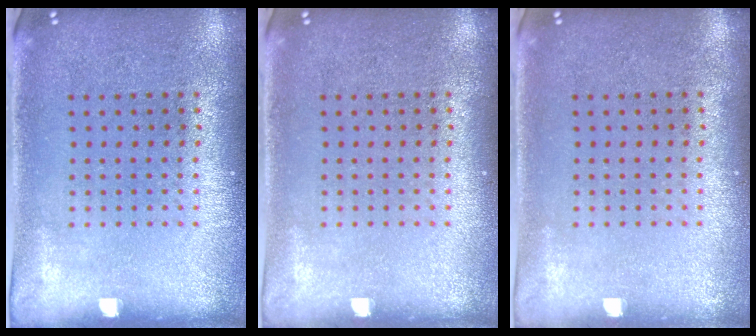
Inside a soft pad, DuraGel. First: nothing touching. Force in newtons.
{"total": 0.0}
{"total": 0.0}